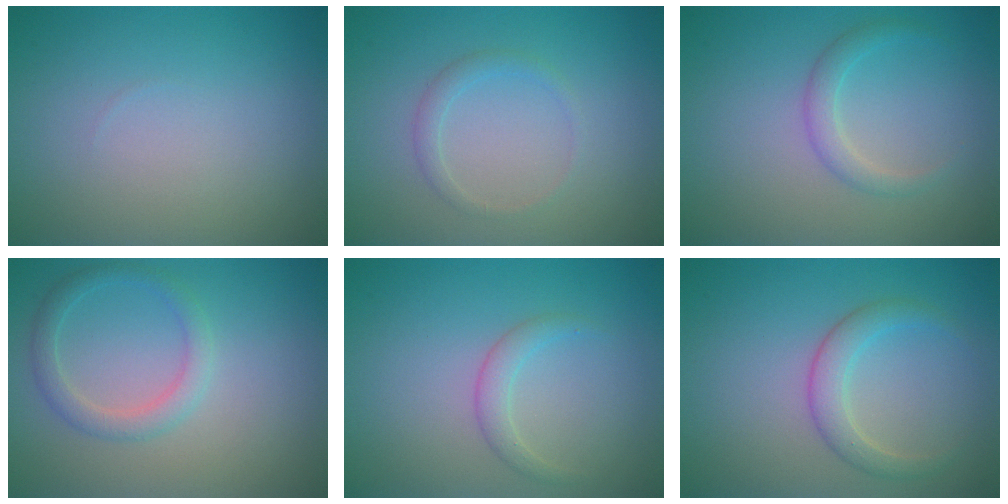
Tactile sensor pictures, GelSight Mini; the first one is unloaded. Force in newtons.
{"total": 1.3, "press": 1.3, "slide": 0.0}
{"total": 1.7, "press": 1.7, "slide": 0.1}
{"total": 2.2, "press": 2.2, "slide": 0.1}
{"total": 1.5, "press": 1.5, "slide": 0.1}
{"total": 2.5, "press": 2.5, "slide": 0.2}